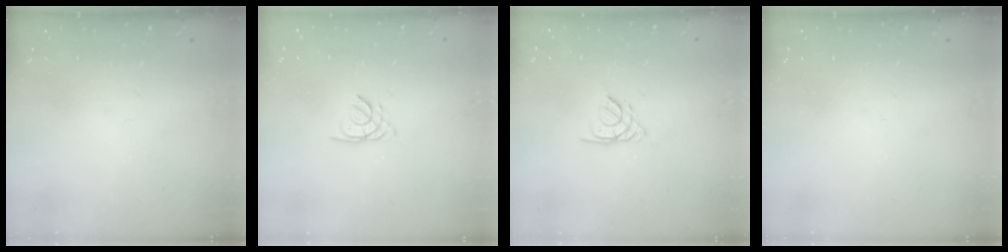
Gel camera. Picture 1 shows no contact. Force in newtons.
{"total": 1.6, "press": 1.5, "slide": 0.4}
{"total": 1.9, "press": 1.8, "slide": 0.5}
{"total": 0.0}